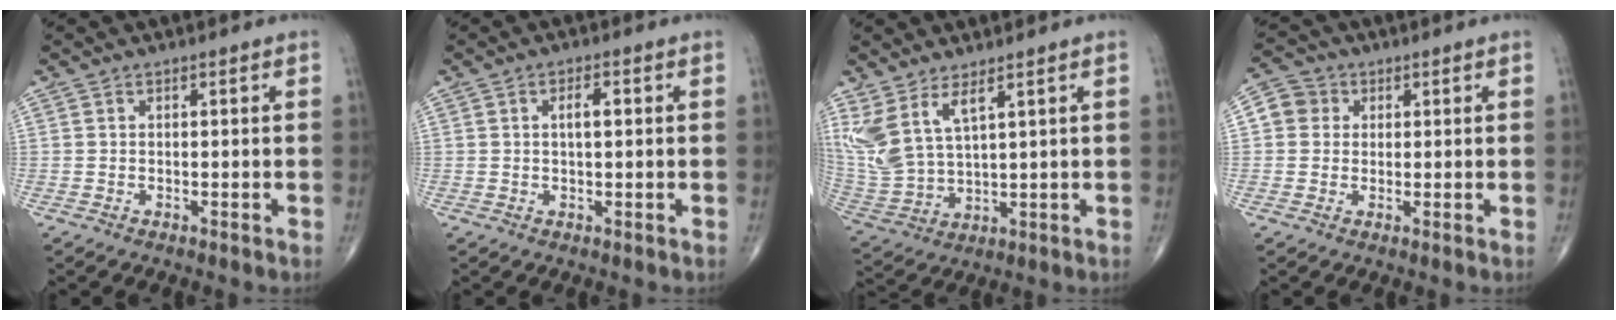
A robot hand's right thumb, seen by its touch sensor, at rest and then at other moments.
{"total": 3.0, "force": [0.5, 1.2, 2.7], "torque": [-0.045, 0.003, 0.008]}
{"total": 10.3, "force": [5.6, 4.1, 7.7], "torque": [-0.176, -0.029, 0.134]}
{"total": 5.2, "force": [1.0, 4.9, 1.5], "torque": [-0.009, 0.008, 0.010]}